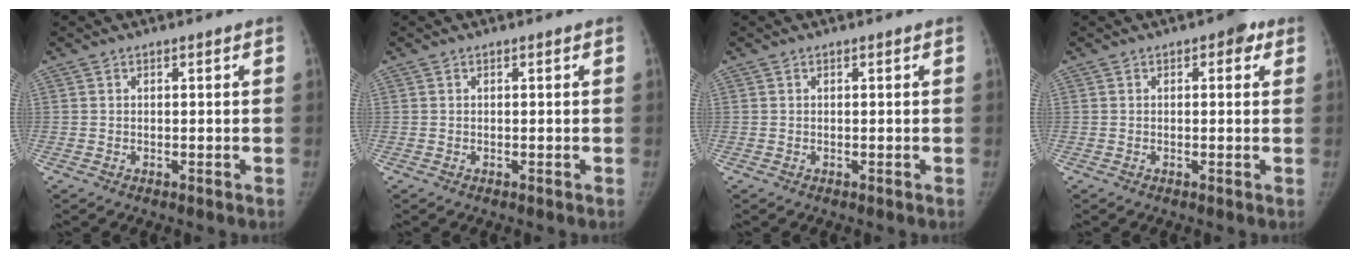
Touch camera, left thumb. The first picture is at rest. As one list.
[{"total": 0.0}, {"total": 0.0}, {"total": 3.0, "force": [1.3, 1.6, 2.2], "torque": [-0.011, 0.002, 0.008]}]